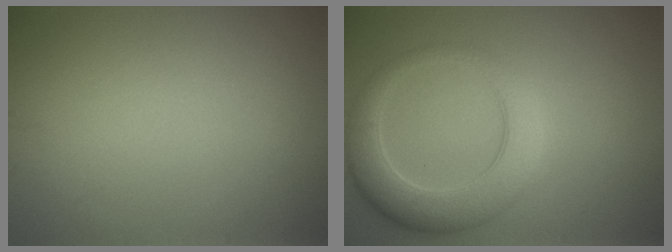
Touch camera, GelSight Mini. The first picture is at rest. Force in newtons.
{"total": 5.6, "press": 5.6, "slide": 0.2}